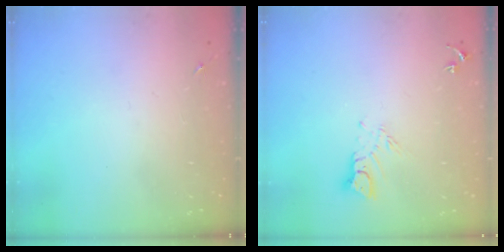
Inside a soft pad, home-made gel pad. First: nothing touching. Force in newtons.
{"total": 5.7, "press": 5.7, "slide": 0.5}